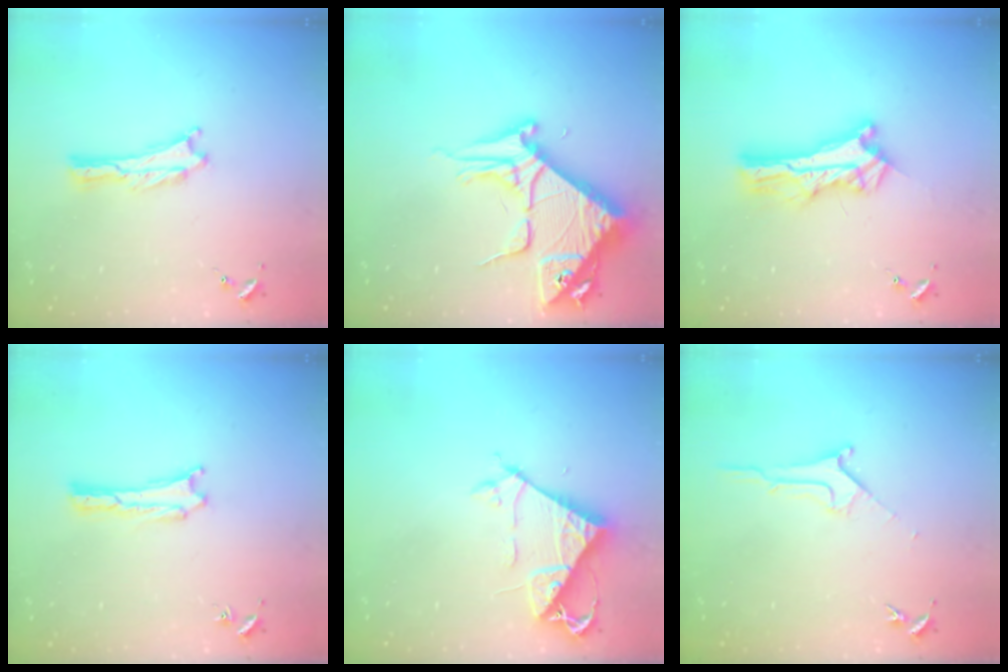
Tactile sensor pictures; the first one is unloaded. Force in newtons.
{"total": 9.0, "press": 8.9, "slide": 1.2}
{"total": 9.3, "press": 9.3, "slide": 0.7}
{"total": 0.0}
{"total": 7.5, "press": 7.5, "slide": 0.5}
{"total": 1.8, "press": 1.7, "slide": 0.2}